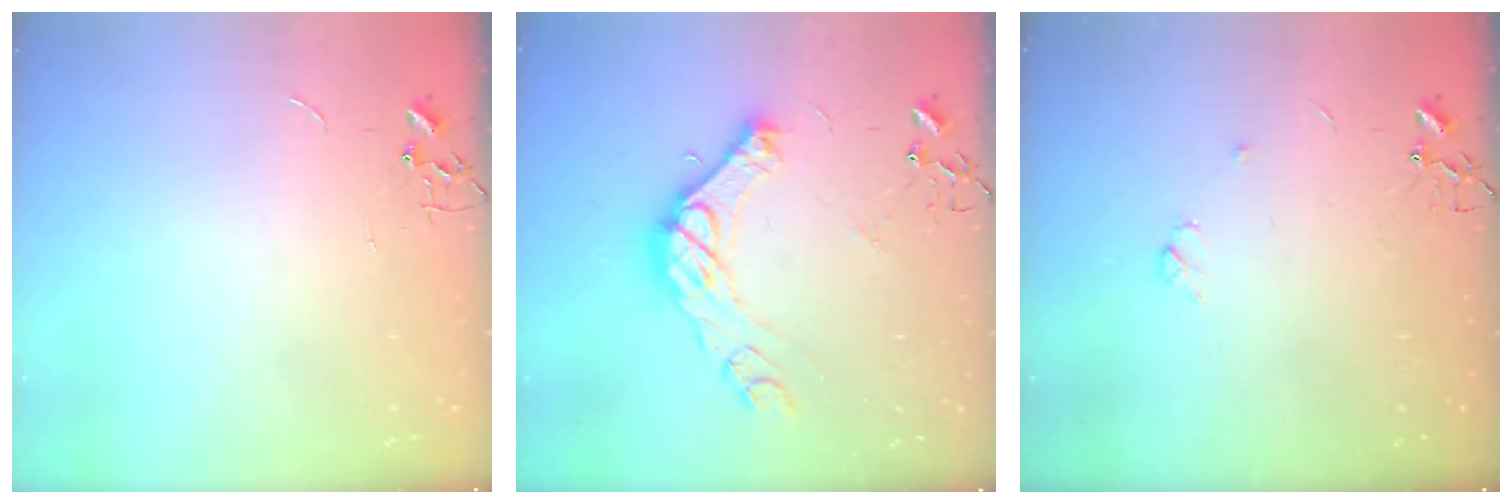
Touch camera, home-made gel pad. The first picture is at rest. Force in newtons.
{"total": 15.5, "press": 15.5, "slide": 1.5}
{"total": 3.6, "press": 3.5, "slide": 0.7}